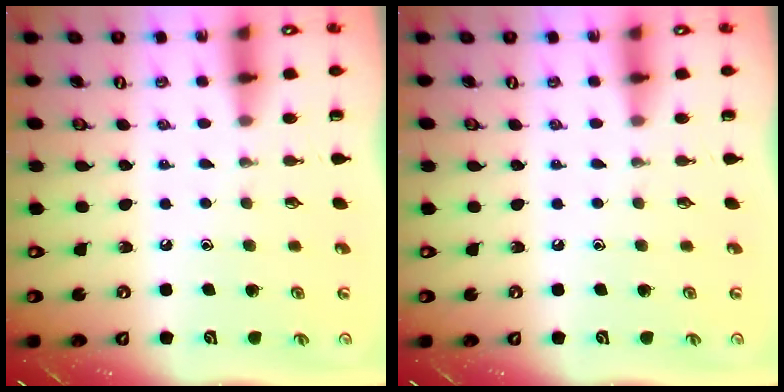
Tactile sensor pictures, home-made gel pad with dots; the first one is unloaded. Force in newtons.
{"total": 0.0}